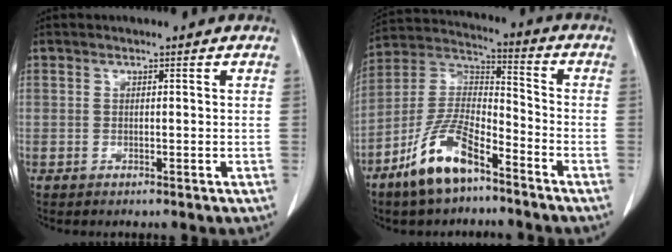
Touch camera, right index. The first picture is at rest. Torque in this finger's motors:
{"motor_torque": [1.08, -1.06, 0.70, 0.17]}